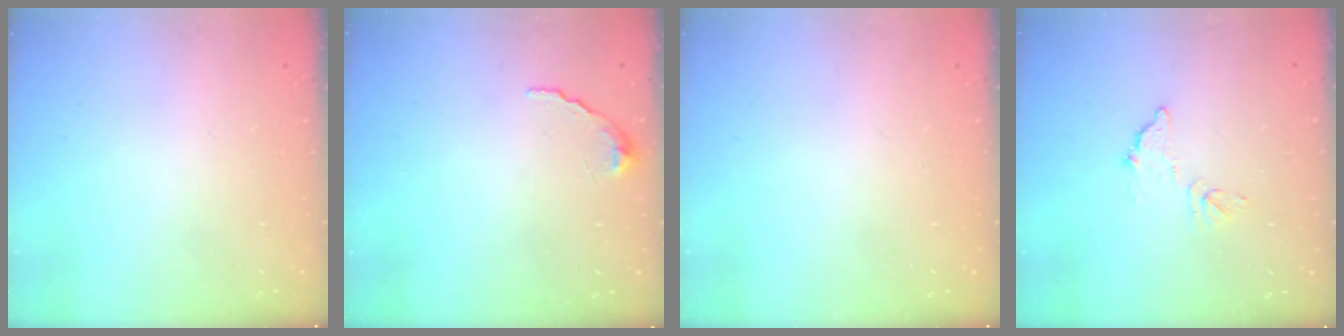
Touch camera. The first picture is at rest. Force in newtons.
{"total": 6.0, "press": 6.0, "slide": 0.4}
{"total": 0.0}
{"total": 8.5, "press": 8.5, "slide": 0.5}